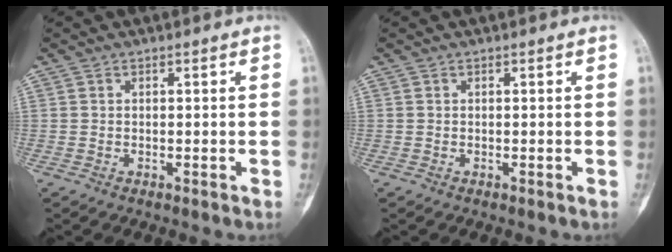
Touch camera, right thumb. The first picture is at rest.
{"total": 0.0}